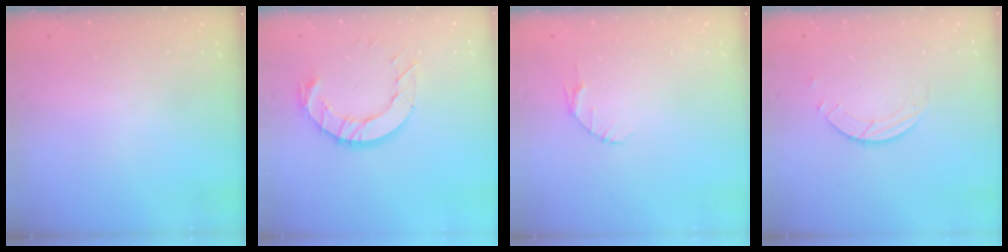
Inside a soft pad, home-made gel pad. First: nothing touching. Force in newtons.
{"total": 11.0, "press": 10.9, "slide": 1.1}
{"total": 4.0, "press": 4.0, "slide": 0.6}
{"total": 1.5, "press": 1.5, "slide": 0.1}